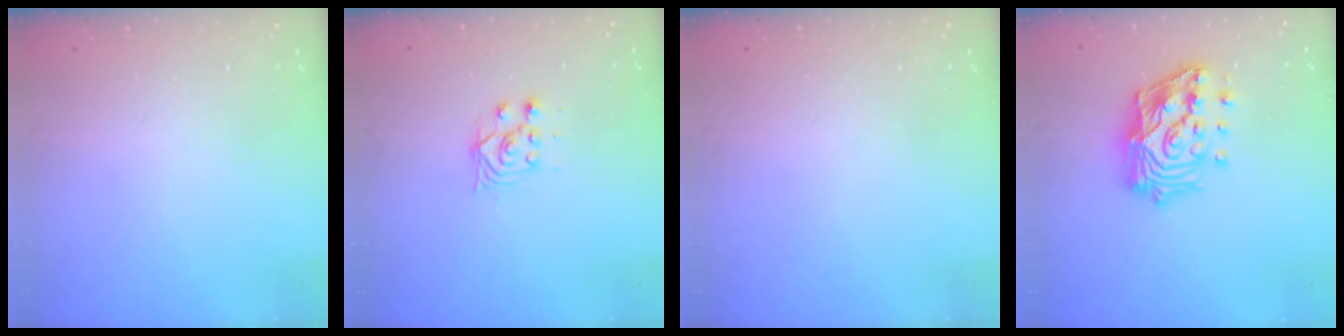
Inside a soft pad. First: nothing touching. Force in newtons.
{"total": 4.0, "press": 4.0, "slide": 0.7}
{"total": 0.0}
{"total": 20.1, "press": 19.9, "slide": 3.0}